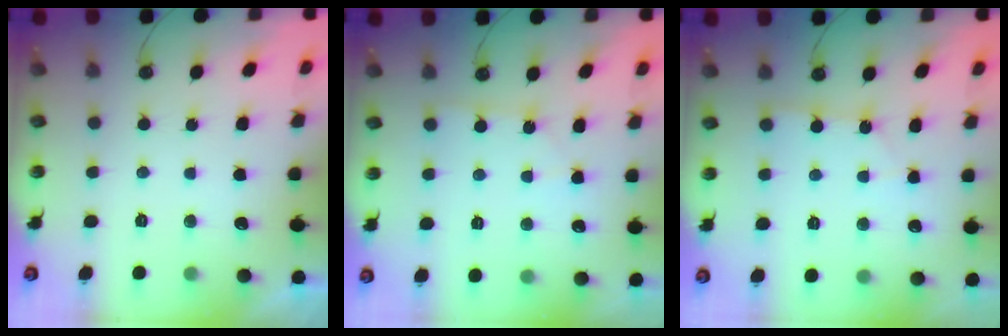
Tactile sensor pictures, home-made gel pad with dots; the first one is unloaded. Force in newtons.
{"total": 3.9, "press": 3.9, "slide": 0.5}
{"total": 1.3, "press": 1.3, "slide": 0.2}